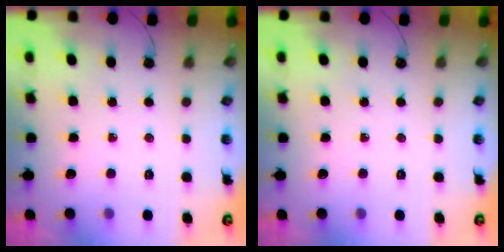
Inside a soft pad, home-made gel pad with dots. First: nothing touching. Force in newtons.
{"total": 0.0}